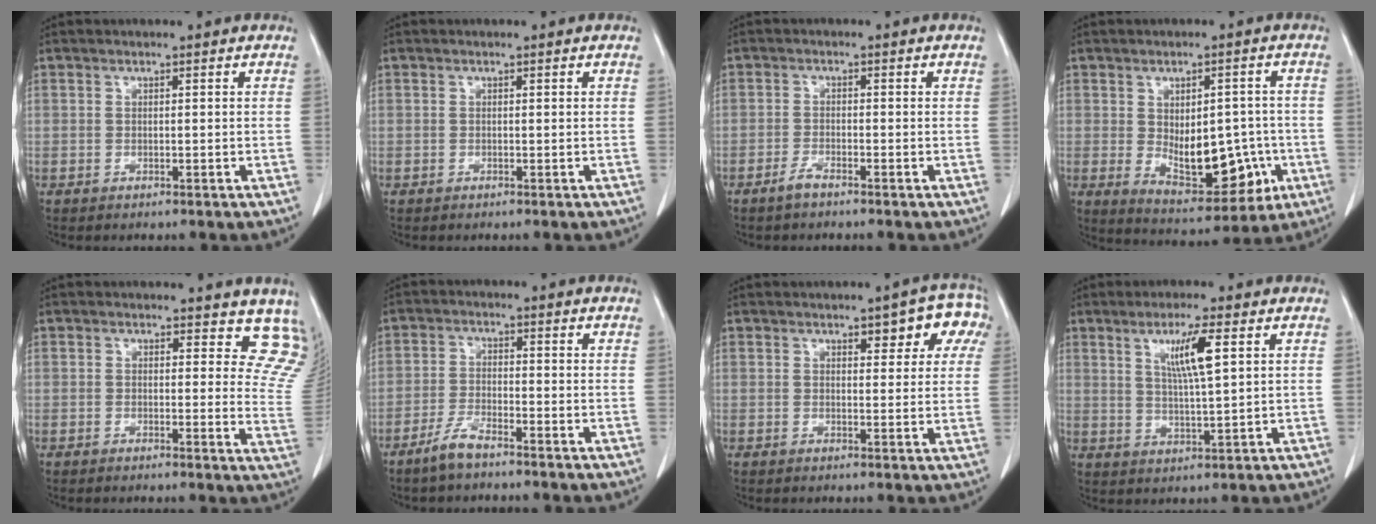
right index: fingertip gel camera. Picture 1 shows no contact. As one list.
[{"total": 0.0}, {"total": 1.7, "force": [-1.5, 0.2, 0.9], "torque": [-0.021, -0.001, -0.034]}, {"total": 12.1, "force": [-1.9, 6.1, 10.4], "torque": [-0.149, 0.002, -0.008]}, {"total": 8.9, "force": [8.2, 3.2, 1.2], "torque": [0.035, -0.037, 0.052]}, {"total": 3.8, "force": [-3.2, 0.5, 2.1], "torque": [-0.046, -0.003, -0.069]}, {"total": 7.4, "force": [3.9, 3.0, 5.5], "torque": [-0.054, 0.011, 0.037]}, {"total": 6.9, "force": [2.7, 0.0, 6.3], "torque": [-0.114, -0.005, 0.050]}]